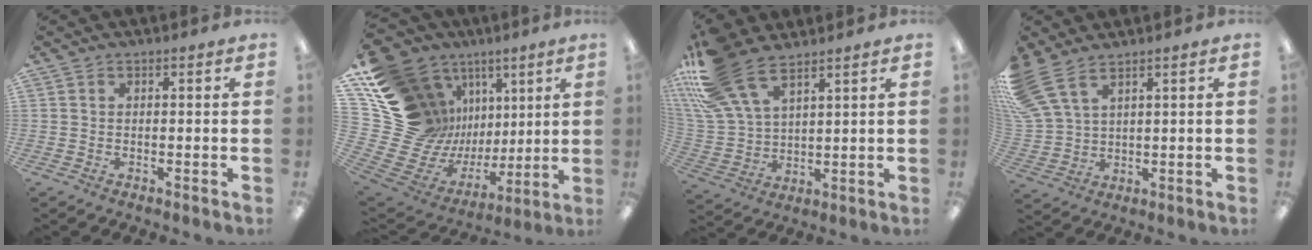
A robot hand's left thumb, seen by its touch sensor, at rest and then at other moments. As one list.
[{"total": 20.6, "force": [9.0, 16.4, 8.7], "torque": [-0.162, -0.108, 0.224]}, {"total": 17.6, "force": [11.8, 8.3, 10.0], "torque": [-0.238, -0.055, 0.218]}, {"total": 9.8, "force": [6.9, 4.4, 5.4], "torque": [-0.134, -0.020, 0.135]}]